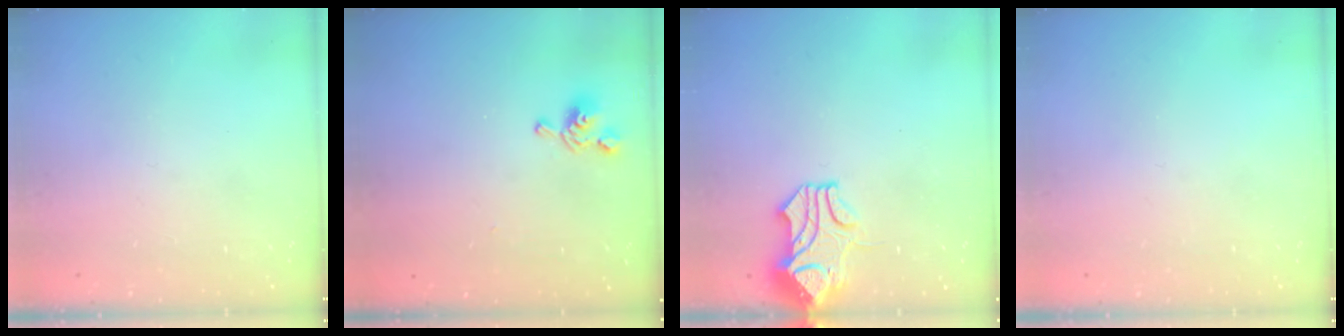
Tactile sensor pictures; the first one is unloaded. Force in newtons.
{"total": 2.3, "press": 2.2, "slide": 0.8}
{"total": 1.6, "press": 1.0, "slide": 1.2}
{"total": 0.0}